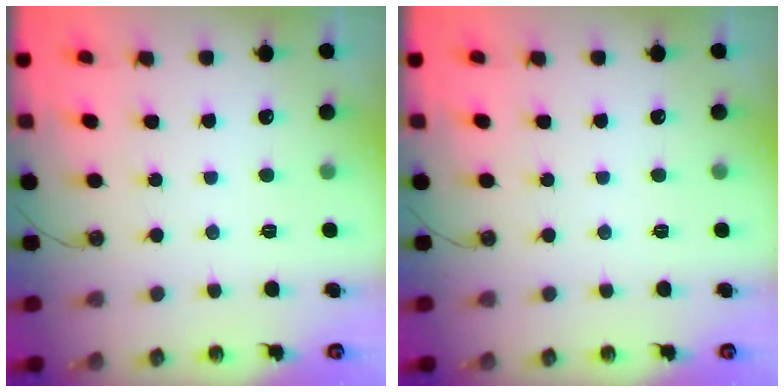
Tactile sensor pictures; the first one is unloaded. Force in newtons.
{"total": 0.0}